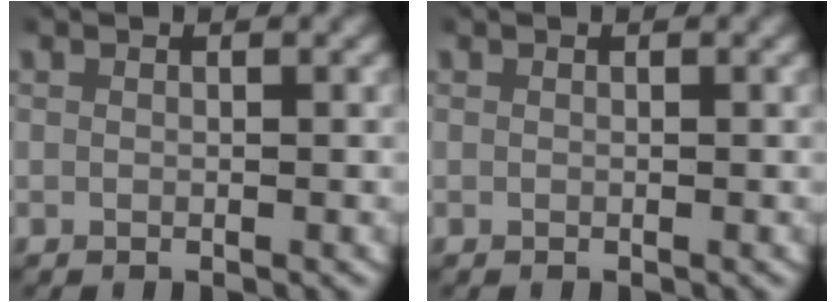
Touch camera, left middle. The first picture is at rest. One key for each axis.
{"total": 0.0}